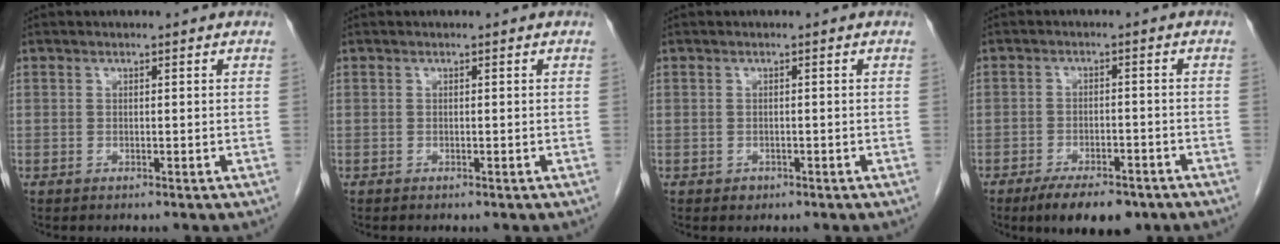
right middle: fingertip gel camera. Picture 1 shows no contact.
{"total": 0.0}
{"total": 0.9, "force": [-0.5, 0.7, 0.2], "torque": [-0.003, 0.002, -0.004]}
{"total": 8.3, "force": [-6.0, 3.2, 4.8], "torque": [-0.070, -0.004, -0.092]}